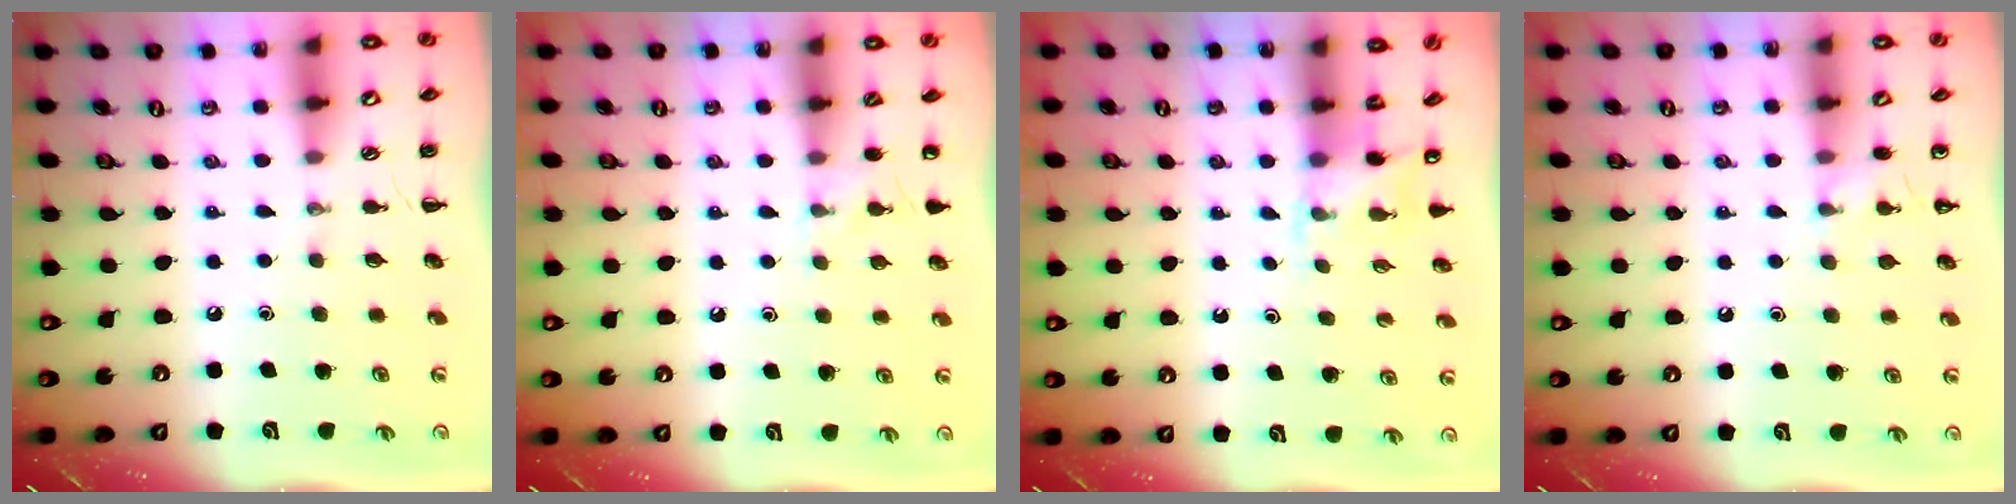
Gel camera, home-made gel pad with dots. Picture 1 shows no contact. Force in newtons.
{"total": 3.7, "press": 3.6, "slide": 1.1}
{"total": 2.5, "press": 2.4, "slide": 0.9}
{"total": 4.1, "press": 4.0, "slide": 1.0}